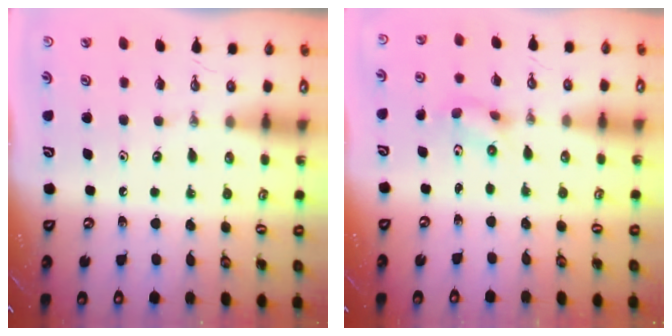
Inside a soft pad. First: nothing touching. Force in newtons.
{"total": 2.0, "press": 1.8, "slide": 0.9}